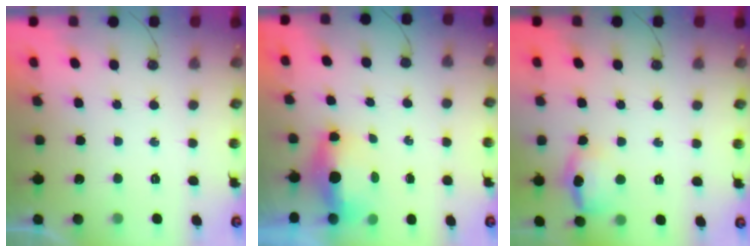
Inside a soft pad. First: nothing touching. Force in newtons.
{"total": 5.6, "press": 5.6, "slide": 0.6}
{"total": 11.0, "press": 10.9, "slide": 0.9}